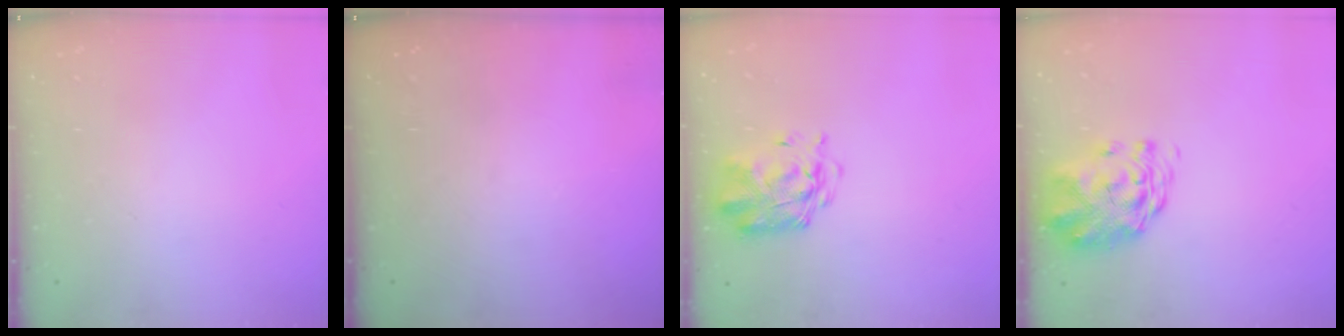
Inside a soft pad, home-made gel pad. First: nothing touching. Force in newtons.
{"total": 0.0}
{"total": 2.9, "press": 2.8, "slide": 0.8}
{"total": 3.0, "press": 2.8, "slide": 1.1}